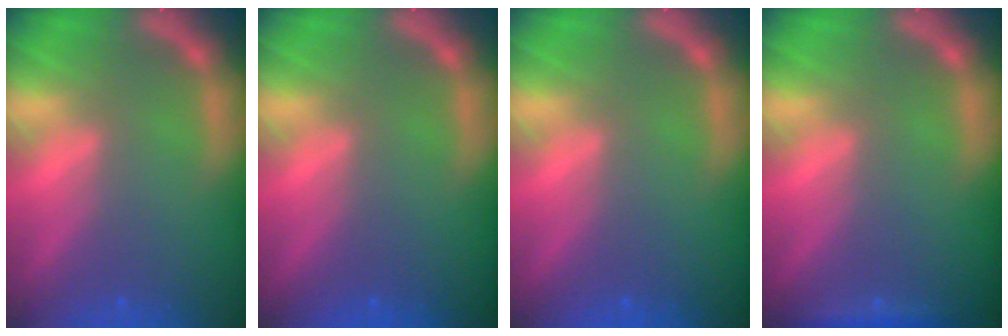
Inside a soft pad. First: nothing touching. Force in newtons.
{"total": 0.0}
{"total": 0.0}
{"total": 1.4}